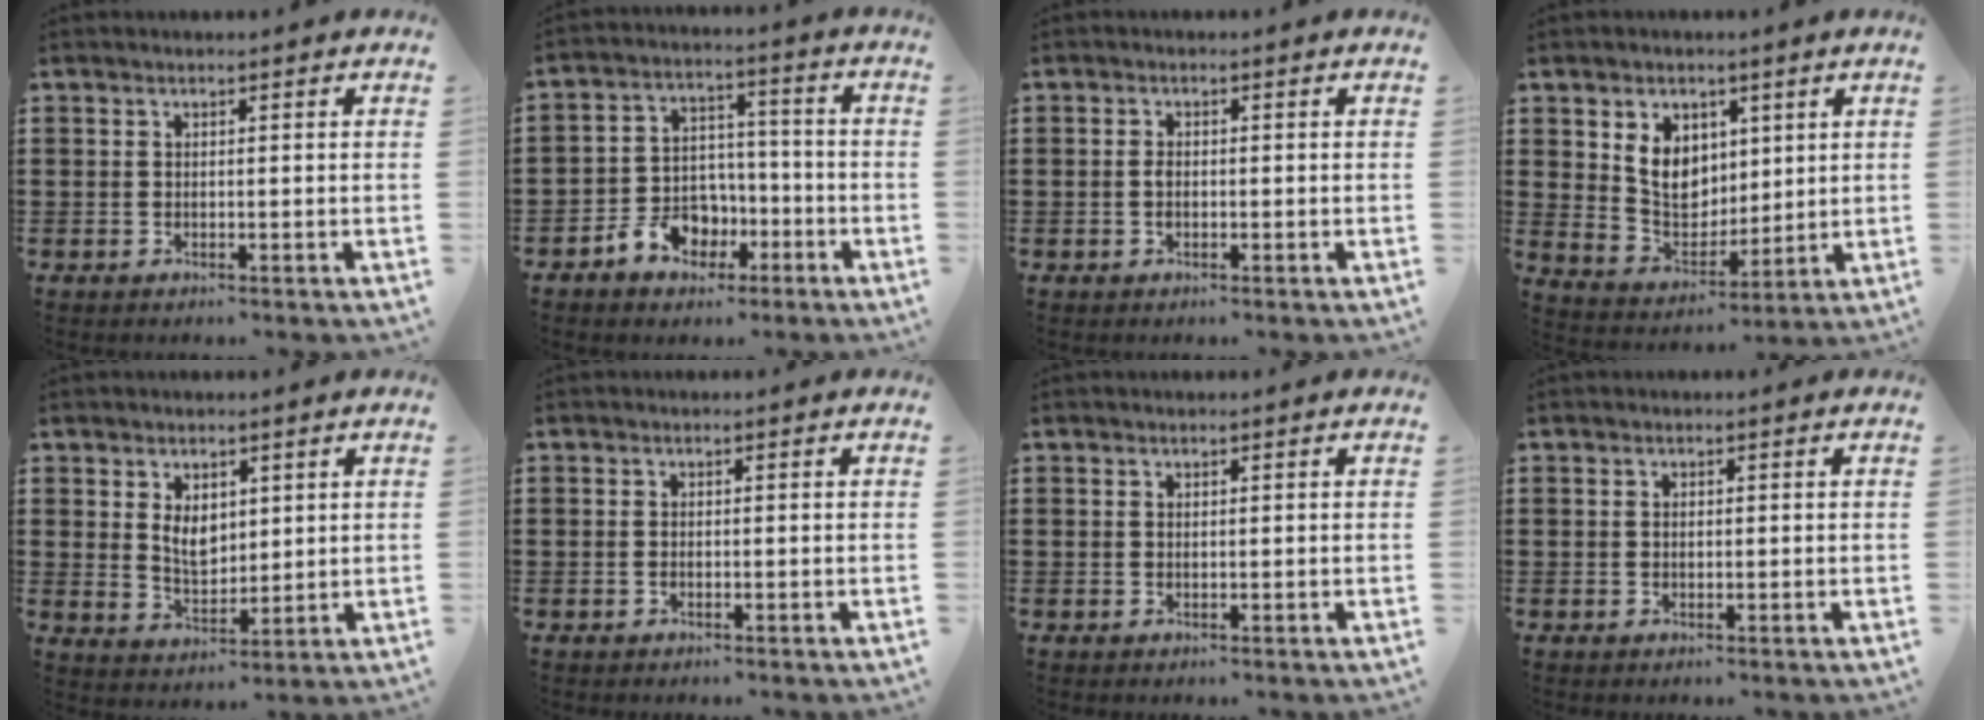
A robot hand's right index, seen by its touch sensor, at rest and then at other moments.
{"total": 7.4, "force": [-3.8, 5.7, 2.8], "torque": [-0.064, 0.030, -0.067]}
{"total": 1.3, "force": [-0.2, 0.7, 1.1], "torque": [-0.022, 0.001, -0.005]}
{"total": 7.0, "force": [2.4, 5.5, 3.5], "torque": [-0.073, 0.008, 0.044]}
{"total": 4.8, "force": [1.6, 3.2, 3.2], "torque": [-0.055, 0.002, 0.026]}
{"total": 0.6, "force": [-0.2, 0.3, 0.5], "torque": [-0.011, -0.001, -0.003]}
{"total": 0.0}
{"total": 0.7, "force": [0.0, 0.3, 0.6], "torque": [-0.012, 0.000, 0.000]}